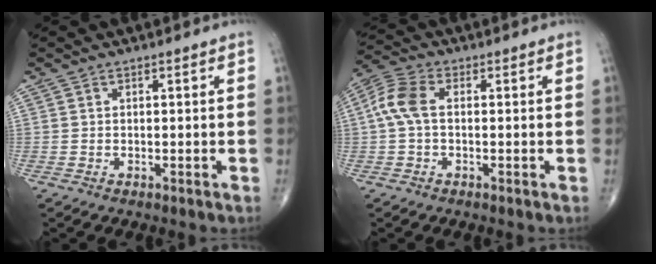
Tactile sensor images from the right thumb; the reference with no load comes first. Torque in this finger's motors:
{"motor_torque": [0.74, 0.72, 0.72, -0.15, 0.06]}